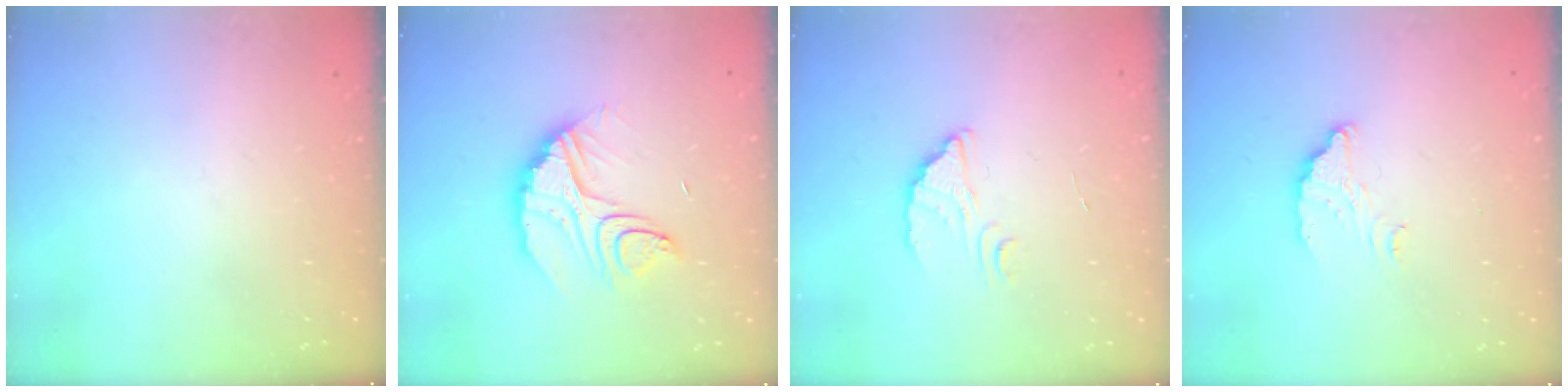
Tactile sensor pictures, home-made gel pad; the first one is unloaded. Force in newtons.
{"total": 11.5, "press": 11.5, "slide": 0.8}
{"total": 2.4, "press": 2.4, "slide": 0.1}
{"total": 4.6, "press": 4.6, "slide": 0.2}